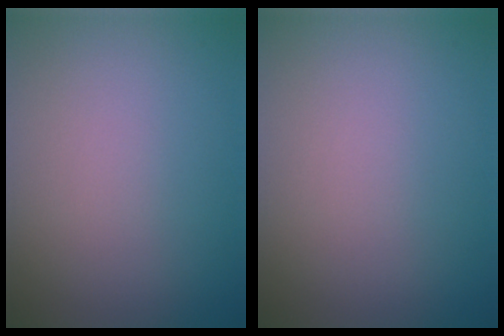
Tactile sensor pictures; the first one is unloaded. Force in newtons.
{"total": 0.0}